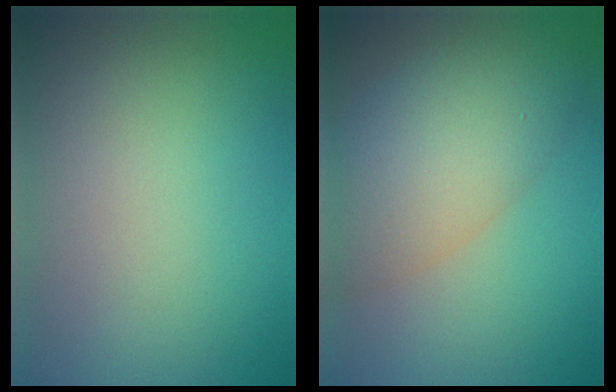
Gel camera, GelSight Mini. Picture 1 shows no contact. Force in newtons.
{"total": 7.0, "press": 7.0, "slide": 0.2}